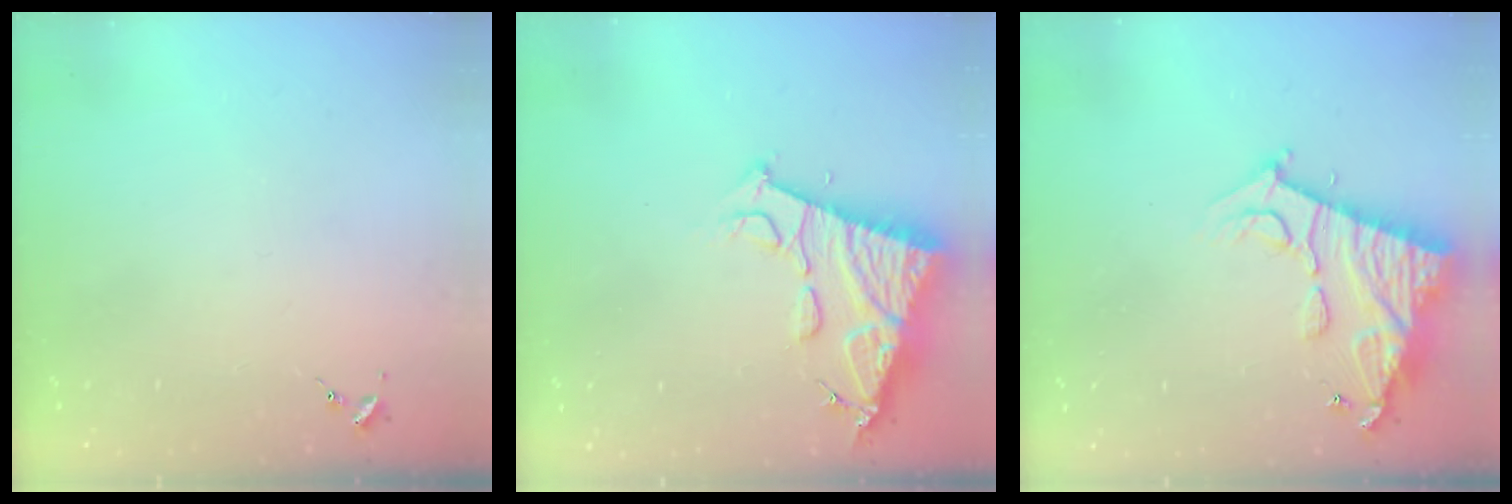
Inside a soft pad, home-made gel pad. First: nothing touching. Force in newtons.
{"total": 13.0, "press": 12.9, "slide": 1.3}
{"total": 15.0, "press": 14.9, "slide": 1.6}